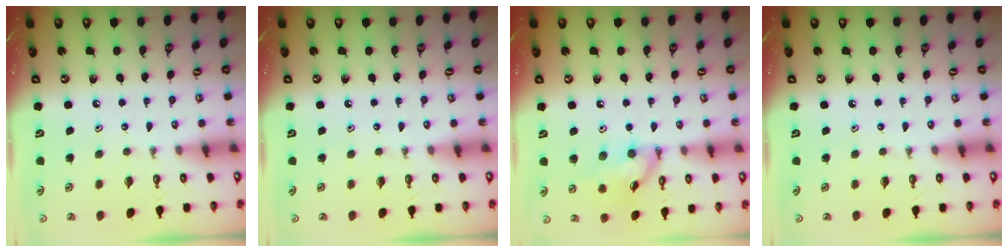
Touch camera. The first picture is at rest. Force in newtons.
{"total": 0.0}
{"total": 12.3, "press": 12.3, "slide": 0.4}
{"total": 0.0}